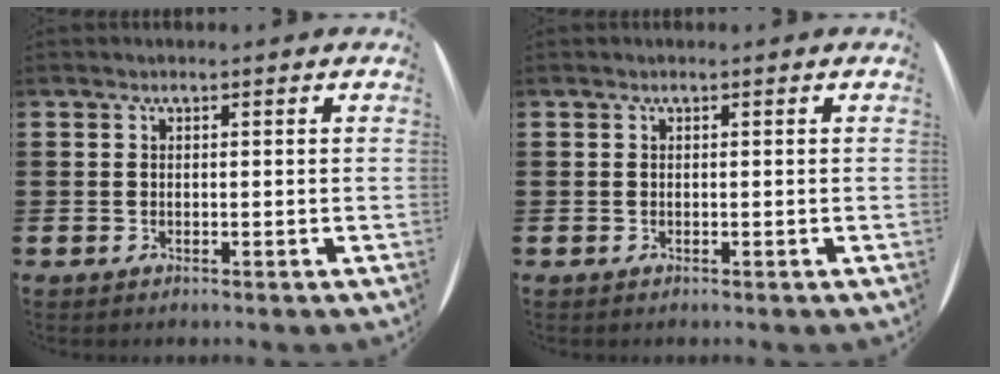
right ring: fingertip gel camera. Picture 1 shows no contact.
{"total": 0.0}